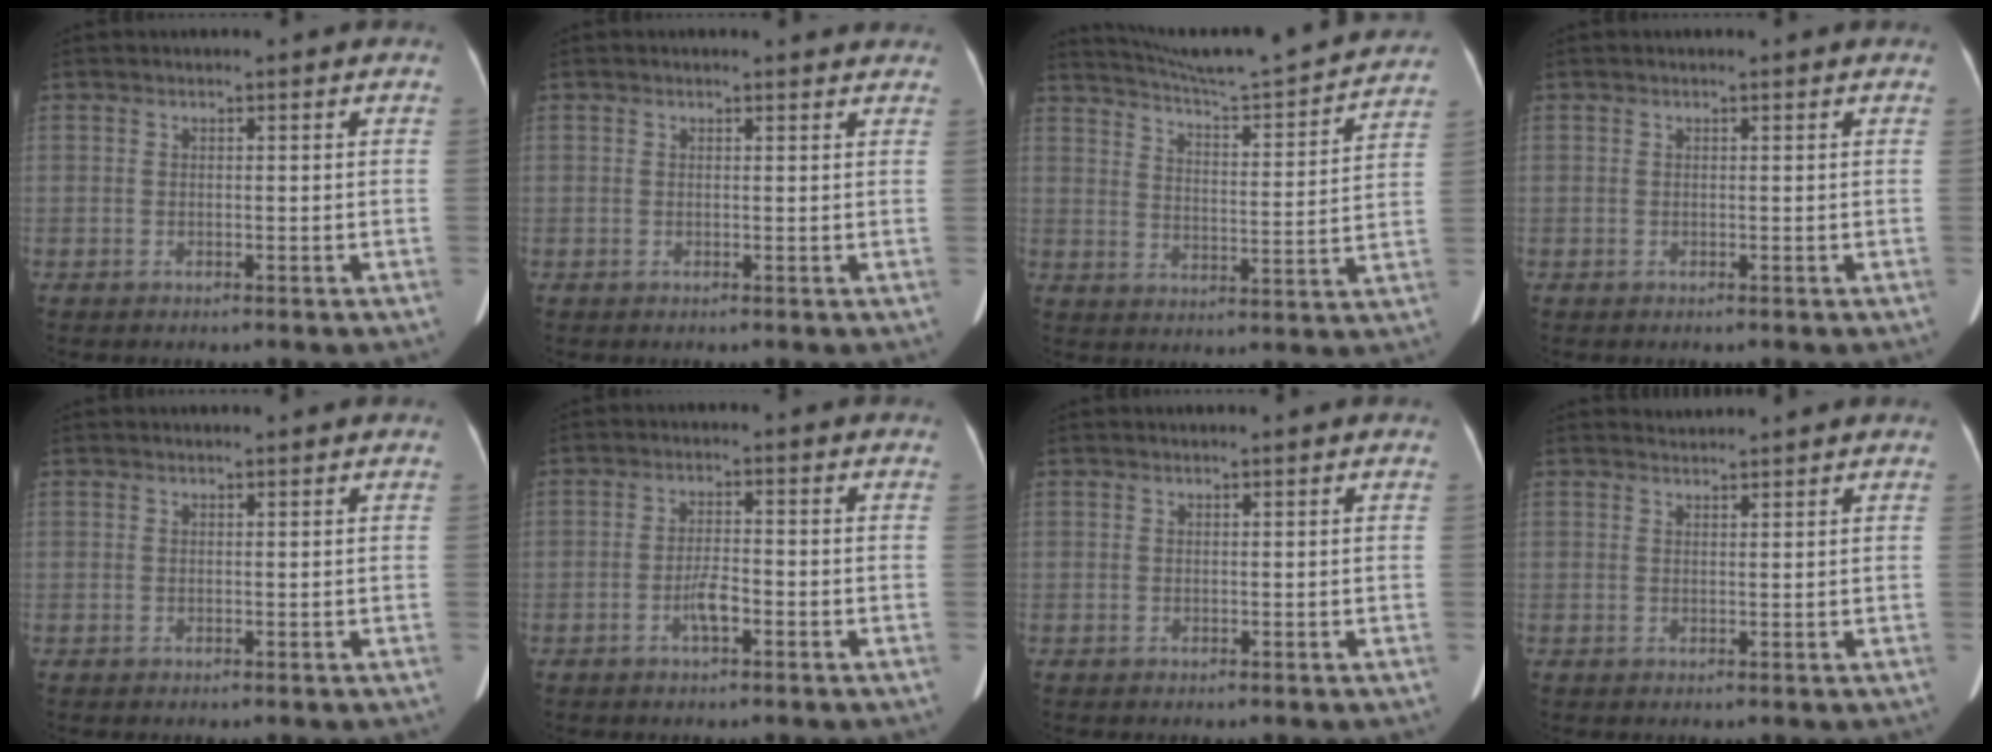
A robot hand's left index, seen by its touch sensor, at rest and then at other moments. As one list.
[{"total": 2.3, "force": [2.2, 0.5, 0.3], "torque": [-0.013, -0.003, 0.010]}, {"total": 20.3, "force": [19.1, 0.1, 6.9], "torque": [-0.114, -0.034, 0.257]}, {"total": 0.6, "force": [0.6, 0.0, 0.2], "torque": [-0.004, 0.004, 0.005]}, {"total": 0.6, "force": [0.6, 0.1, 0.2], "torque": [-0.008, 0.013, 0.011]}, {"total": 3.2, "force": [-1.6, 0.6, 2.7], "torque": [-0.052, 0.001, -0.030]}, {"total": 0.0}, {"total": 1.4, "force": [1.3, -0.3, -0.3], "torque": [-0.004, 0.008, 0.029]}]